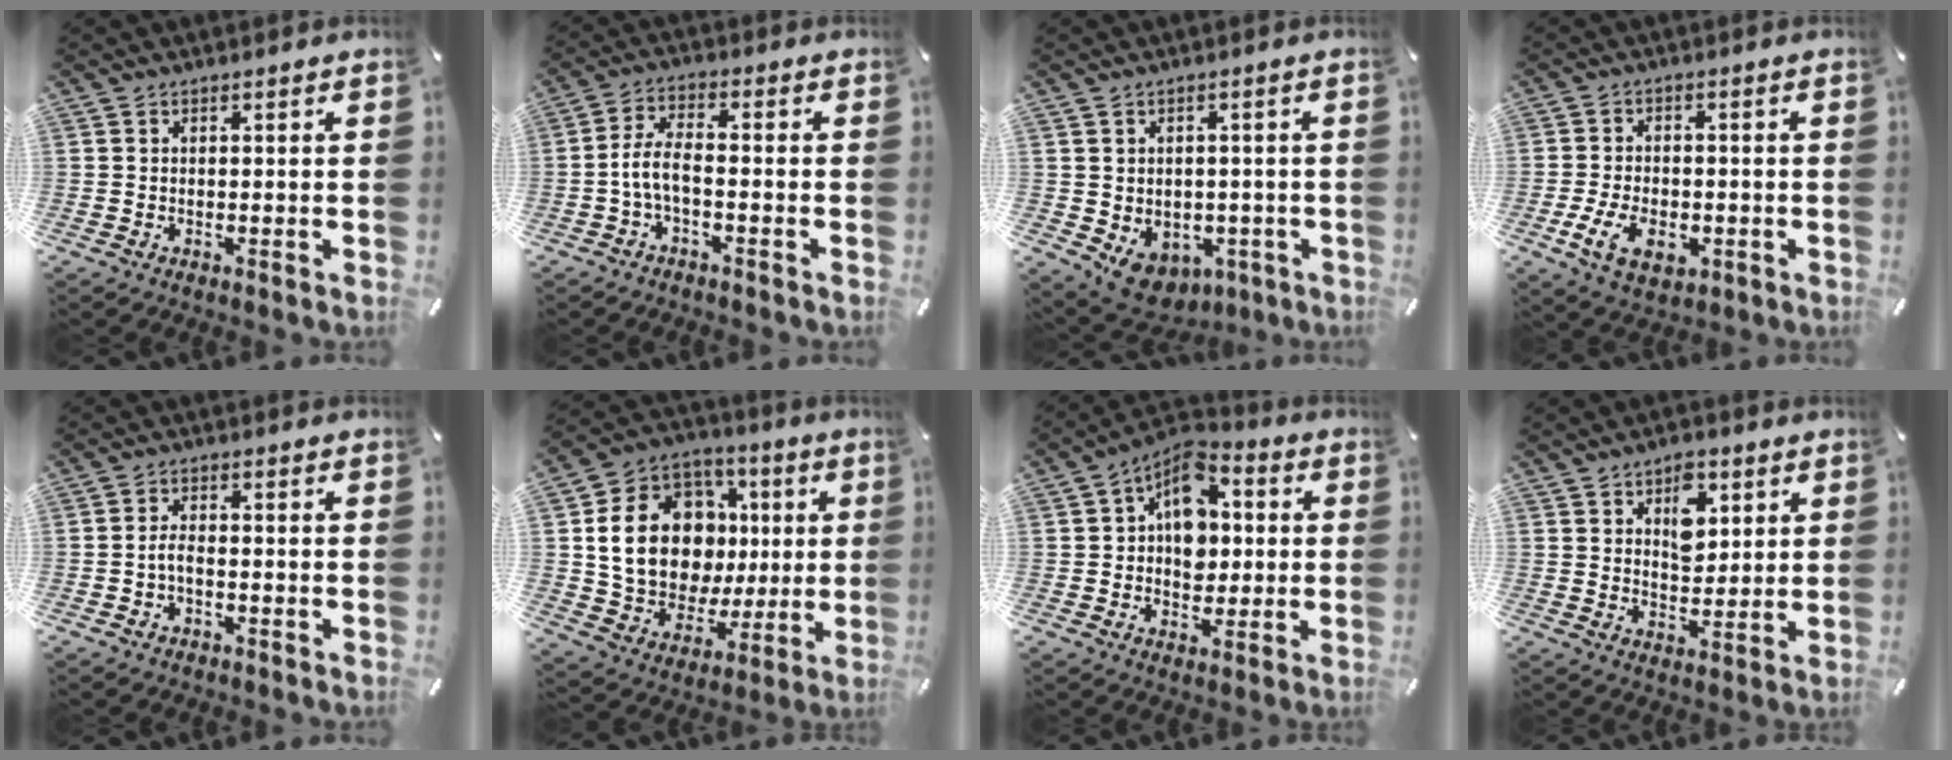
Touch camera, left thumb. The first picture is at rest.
{"total": 5.4, "force": [-1.9, 2.0, 4.7], "torque": [-0.107, -0.001, -0.040]}
{"total": 5.5, "force": [-1.9, 4.7, 2.0], "torque": [-0.059, 0.007, -0.030]}
{"total": 8.6, "force": [-2.9, 5.4, 6.0], "torque": [-0.126, 0.000, -0.052]}
{"total": 2.7, "force": [-1.1, 1.4, 2.0], "torque": [-0.044, 0.004, -0.023]}
{"total": 19.4, "force": [2.6, 15.5, 11.4], "torque": [-0.223, -0.001, 0.056]}
{"total": 10.8, "force": [2.0, 8.3, 6.7], "torque": [-0.102, -0.012, 0.036]}
{"total": 8.2, "force": [3.6, 5.4, 5.0], "torque": [-0.062, -0.008, 0.059]}